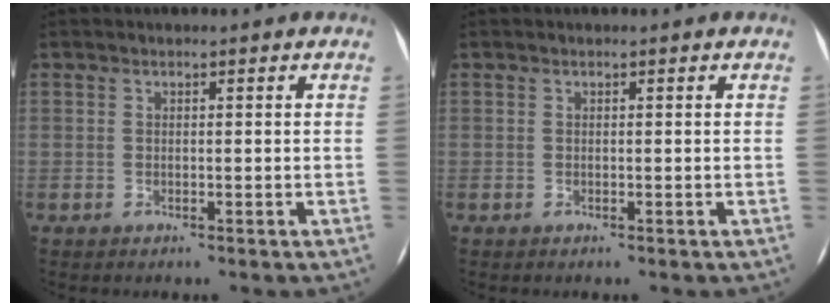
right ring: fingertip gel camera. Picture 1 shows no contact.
{"total": 0.0}